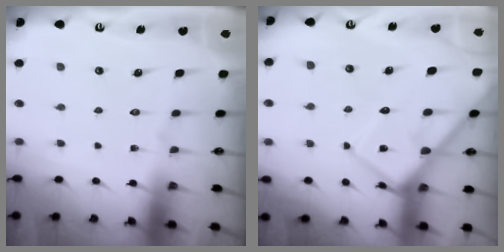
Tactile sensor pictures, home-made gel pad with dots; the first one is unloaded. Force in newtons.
{"total": 9.7, "press": 9.7, "slide": 1.0}